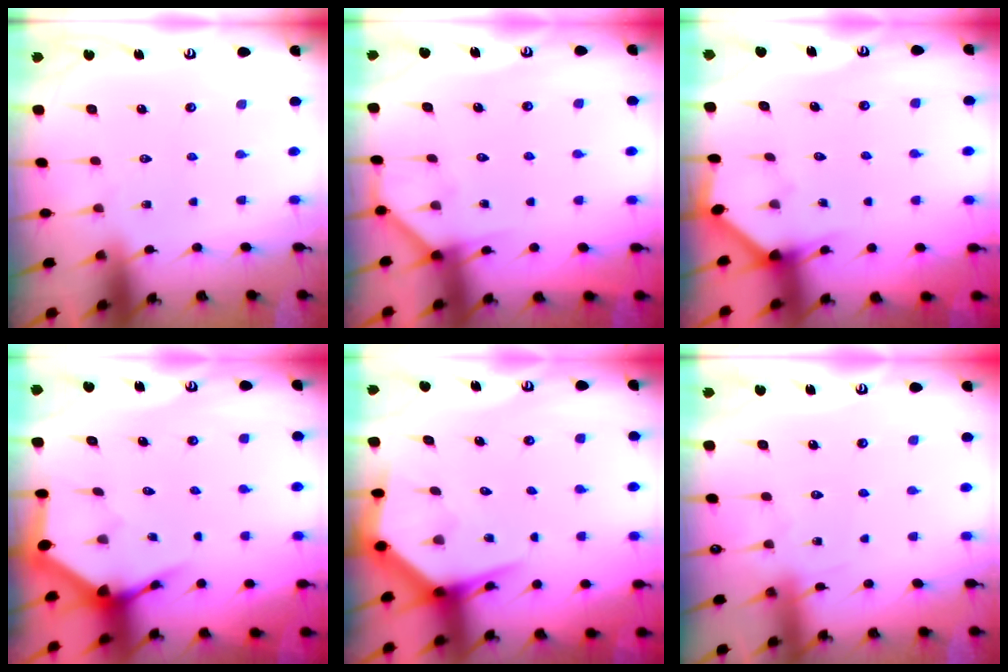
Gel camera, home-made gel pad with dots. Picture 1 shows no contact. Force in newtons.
{"total": 4.0, "press": 3.9, "slide": 0.6}
{"total": 3.7, "press": 3.7, "slide": 0.4}
{"total": 3.8, "press": 3.7, "slide": 0.4}
{"total": 5.2, "press": 5.1, "slide": 0.7}
{"total": 4.1, "press": 4.0, "slide": 0.5}